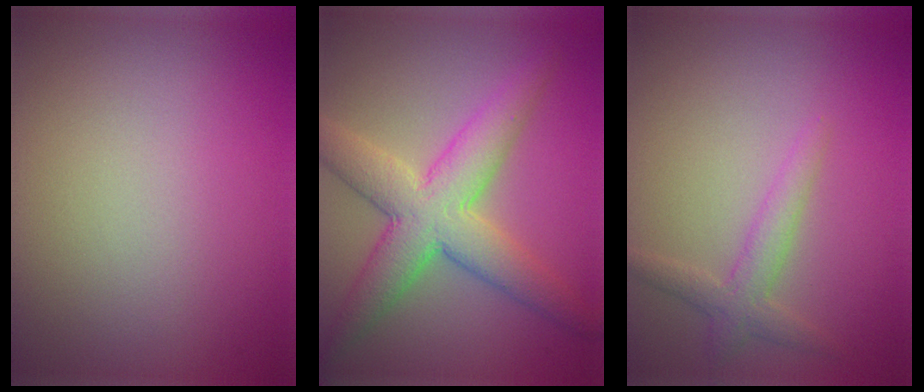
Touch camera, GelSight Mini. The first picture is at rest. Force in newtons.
{"total": 6.9, "press": 6.9, "slide": 0.2}
{"total": 2.2, "press": 2.2, "slide": 0.1}